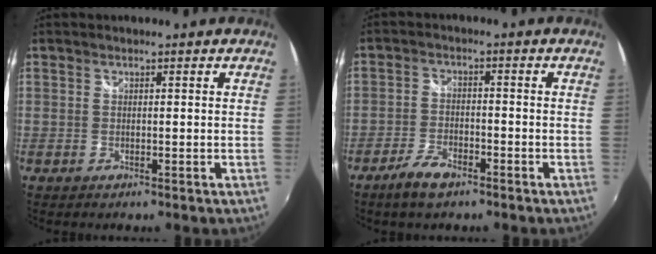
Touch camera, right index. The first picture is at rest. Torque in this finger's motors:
{"motor_torque": [0.41, -0.42, 0.23, 0.04]}